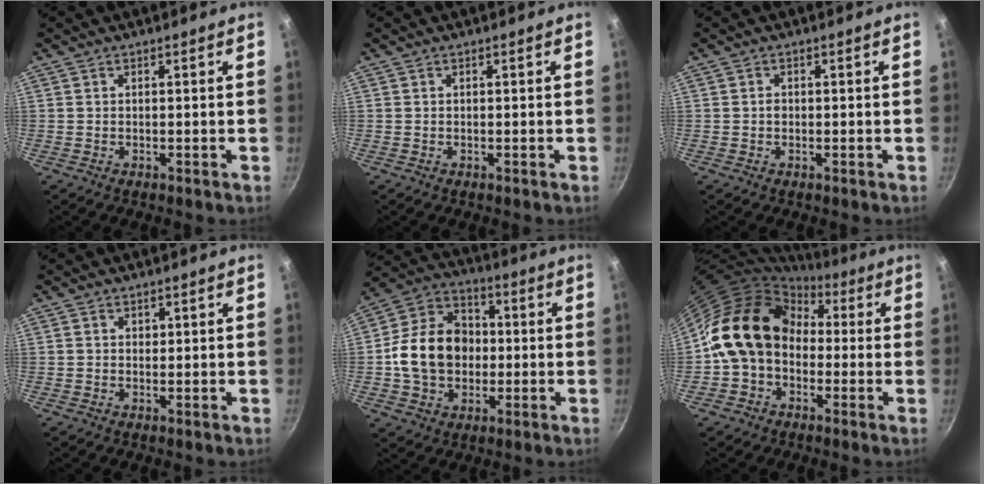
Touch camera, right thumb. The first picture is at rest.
{"total": 0.0}
{"total": 0.9, "force": [0.0, 0.8, 0.5], "torque": [-0.006, 0.004, -0.001]}
{"total": 0.8, "force": [0.3, 0.7, 0.2], "torque": [0.002, 0.001, 0.004]}
{"total": 15.9, "force": [-0.6, 12.6, 9.7], "torque": [-0.139, 0.030, -0.022]}
{"total": 16.2, "force": [0.3, 12.9, 9.8], "torque": [-0.140, 0.049, -0.010]}